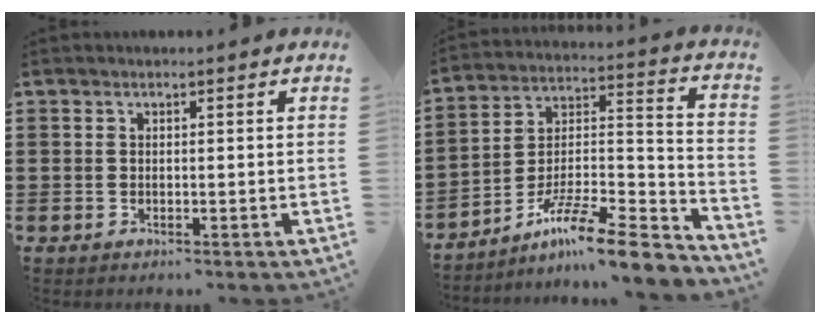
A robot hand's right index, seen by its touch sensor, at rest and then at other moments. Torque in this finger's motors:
{"motor_torque": [0.10, 0.41, 0.05, 0.03]}